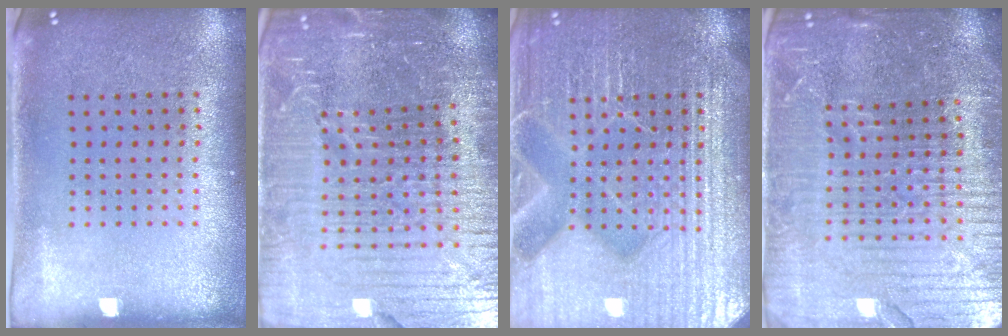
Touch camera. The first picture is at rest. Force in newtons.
{"total": 7.0, "press": 6.1, "slide": 3.5}
{"total": 7.6, "press": 7.5, "slide": 1.0}
{"total": 5.8, "press": 5.2, "slide": 2.6}